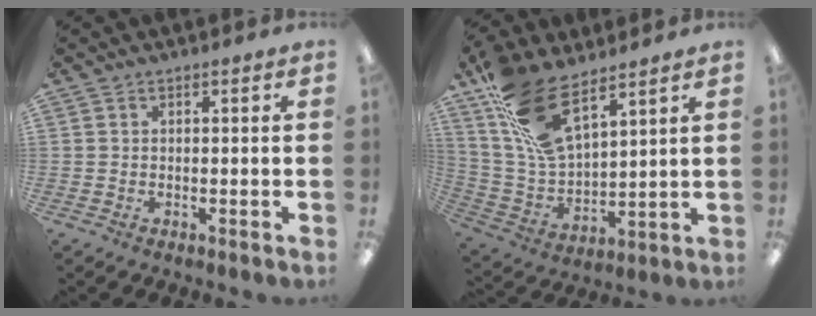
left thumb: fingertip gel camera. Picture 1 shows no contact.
{"total": 17.0, "force": [11.2, 7.6, 10.2], "torque": [-0.230, -0.050, 0.209]}